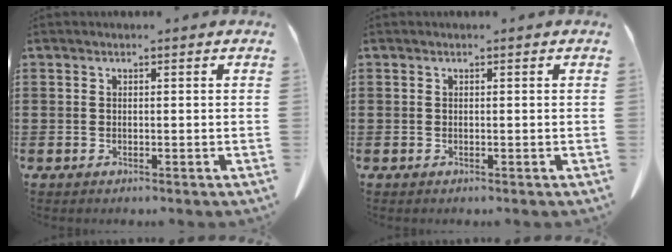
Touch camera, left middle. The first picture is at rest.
{"total": 0.0}